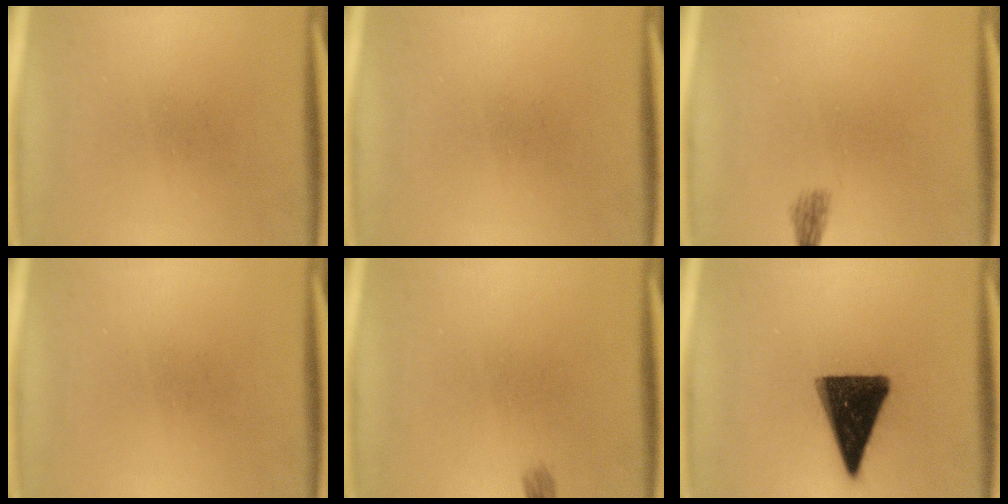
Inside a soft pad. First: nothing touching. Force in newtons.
{"total": 0.0}
{"total": 1.4}
{"total": 0.0}
{"total": 1.0}
{"total": 15.0}